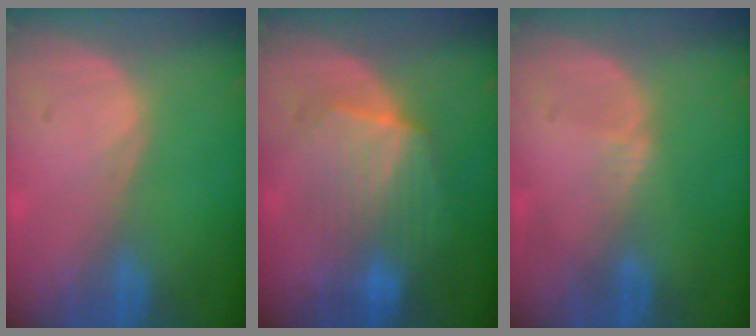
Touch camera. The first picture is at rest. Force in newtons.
{"total": 7.1, "press": 7.0, "slide": 1.3}
{"total": 0.8, "press": 0.8, "slide": 0.2}